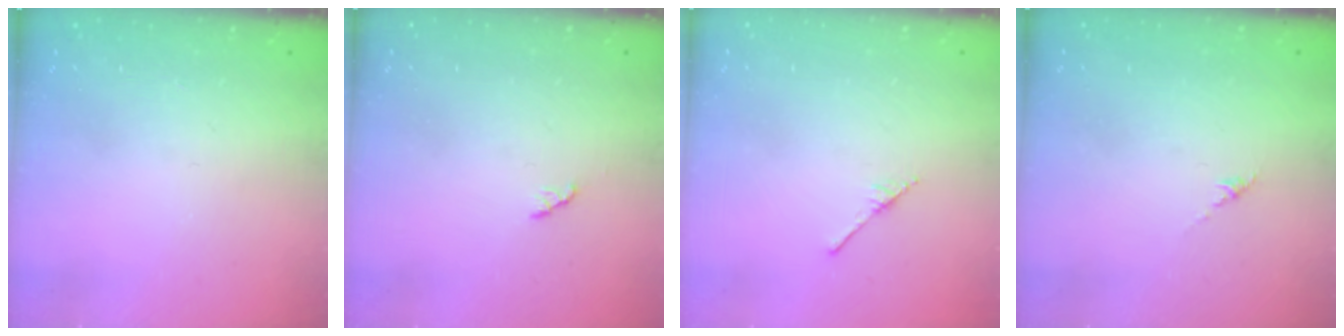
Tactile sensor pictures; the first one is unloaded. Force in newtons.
{"total": 3.4, "press": 3.4, "slide": 0.4}
{"total": 2.5, "press": 2.4, "slide": 0.3}
{"total": 0.0}